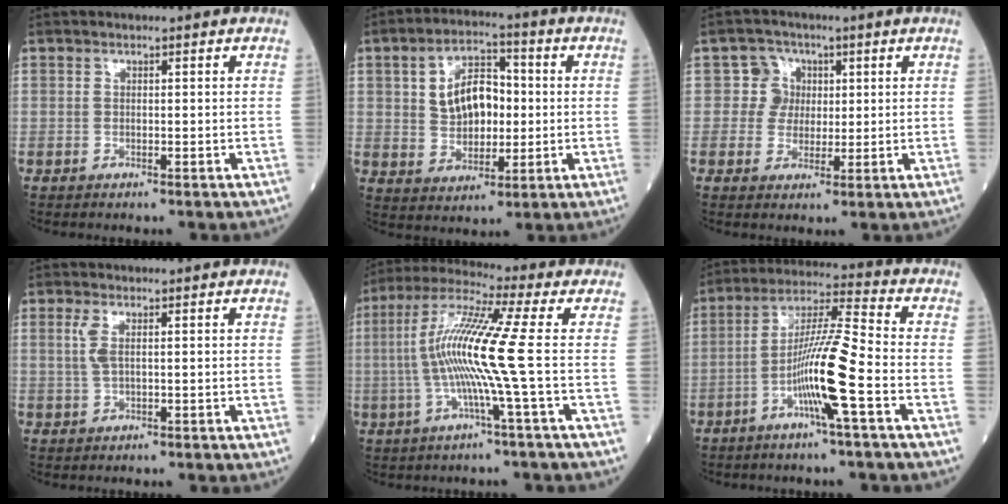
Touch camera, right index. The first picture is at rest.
{"total": 9.5, "force": [1.1, 5.7, 7.5], "torque": [-0.135, 0.019, 0.025]}
{"total": 0.8, "force": [0.5, 0.5, 0.4], "torque": [-0.004, -0.005, 0.007]}
{"total": 2.3, "force": [0.6, 0.5, 2.2], "torque": [-0.057, 0.002, 0.015]}
{"total": 12.4, "force": [-0.9, -1.8, 12.3], "torque": [-0.246, 0.004, -0.027]}
{"total": 11.3, "force": [-4.0, -0.6, 10.5], "torque": [-0.200, 0.002, -0.080]}